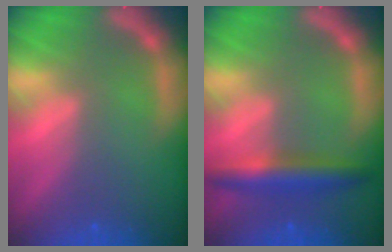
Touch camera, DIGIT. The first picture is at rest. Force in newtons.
{"total": 4.5}